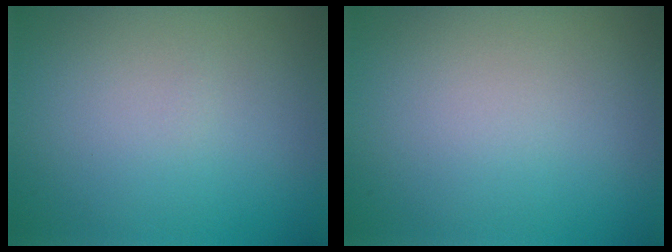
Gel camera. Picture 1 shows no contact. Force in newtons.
{"total": 0.0}